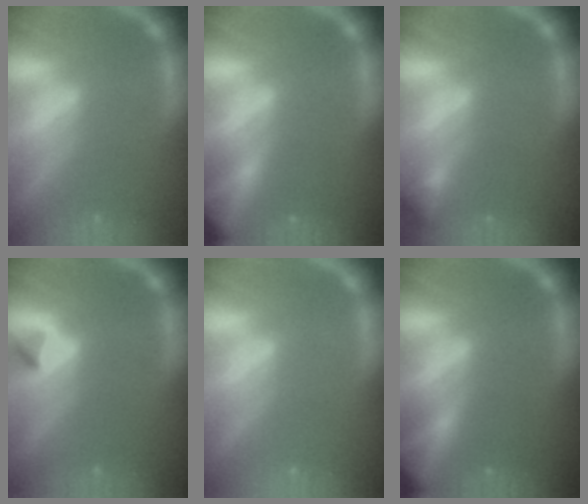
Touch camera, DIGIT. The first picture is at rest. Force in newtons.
{"total": 6.9}
{"total": 1.4}
{"total": 0.9}
{"total": 0.0}
{"total": 6.9}